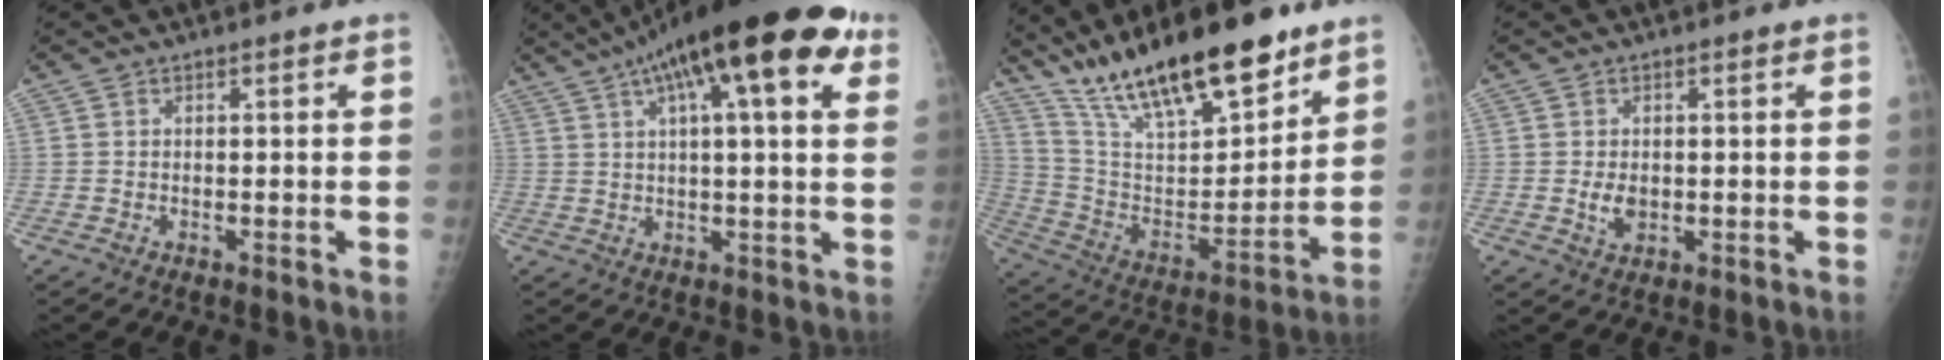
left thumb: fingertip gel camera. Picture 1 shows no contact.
{"total": 22.1, "force": [10.9, 6.0, 18.3], "torque": [-0.281, 0.020, 0.159]}
{"total": 25.2, "force": [18.2, 7.8, 15.7], "torque": [-0.235, -0.066, 0.320]}
{"total": 3.0, "force": [-0.1, 2.1, 2.2], "torque": [-0.035, -0.004, 0.003]}